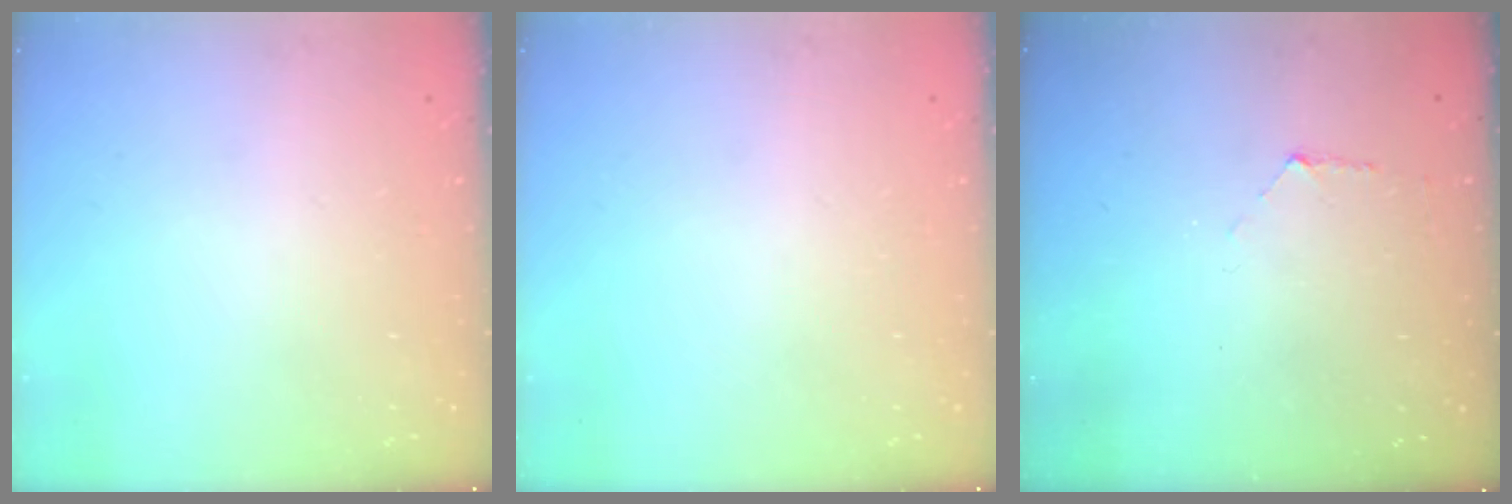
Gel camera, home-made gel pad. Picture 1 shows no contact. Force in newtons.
{"total": 0.0}
{"total": 3.8, "press": 3.8, "slide": 0.4}